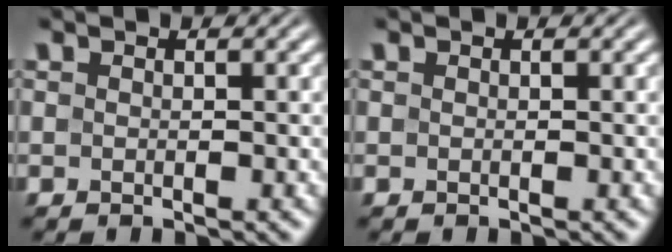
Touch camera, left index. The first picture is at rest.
{"total": 0.0}